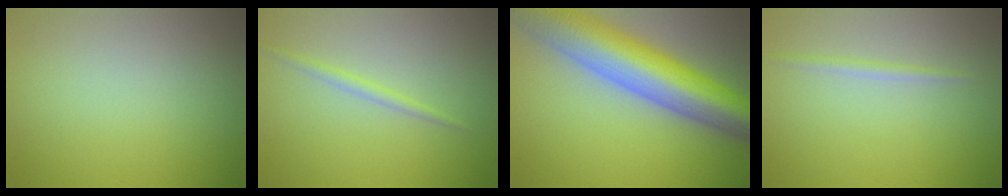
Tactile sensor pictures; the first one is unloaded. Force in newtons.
{"total": 1.0, "press": 1.0, "slide": 0.0}
{"total": 11.8, "press": 11.8, "slide": 0.5}
{"total": 0.9, "press": 0.9, "slide": 0.0}